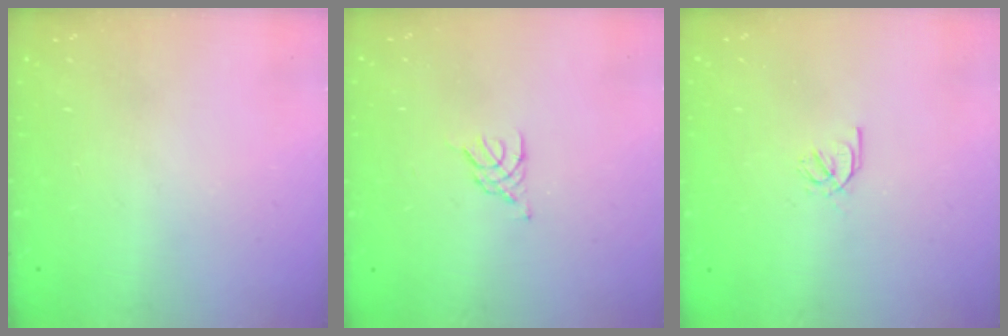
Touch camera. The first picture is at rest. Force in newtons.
{"total": 3.2, "press": 3.1, "slide": 0.7}
{"total": 2.2, "press": 2.2, "slide": 0.0}